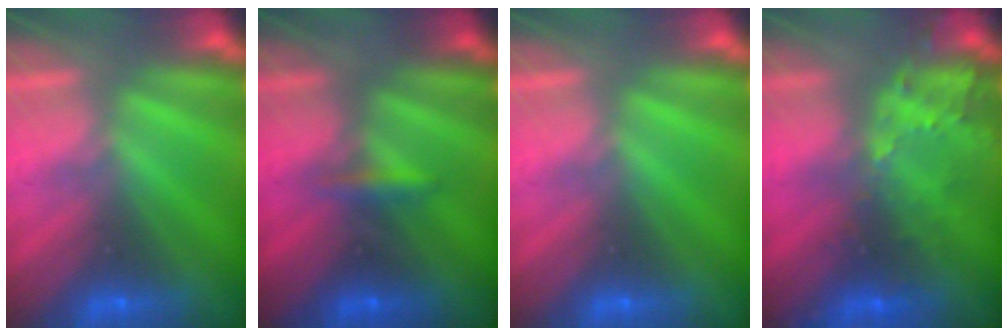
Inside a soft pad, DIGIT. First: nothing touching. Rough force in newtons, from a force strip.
{"total": 3.3}
{"total": 0.0}
{"total": 5.7}